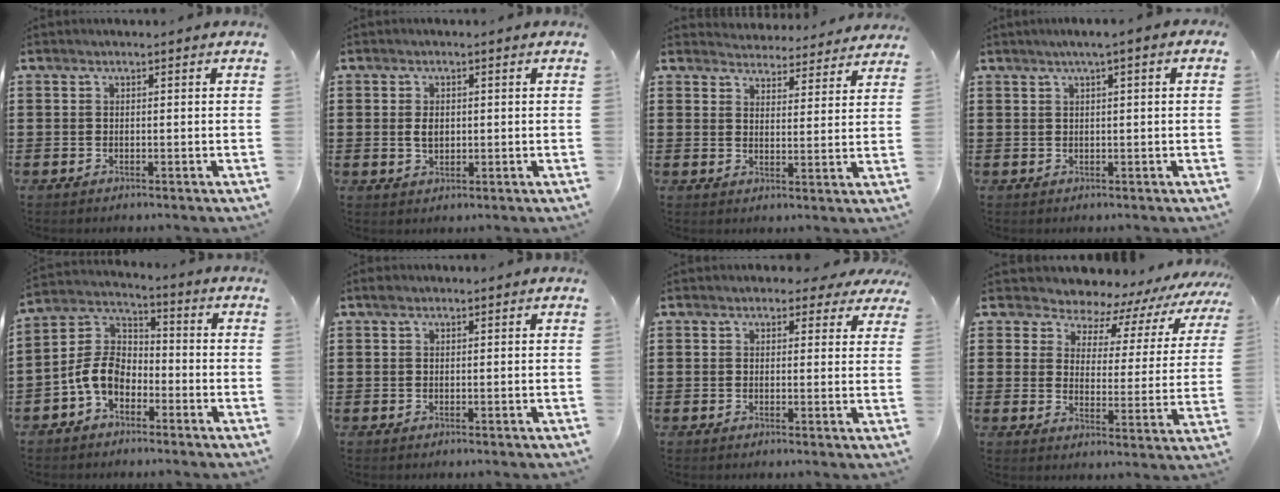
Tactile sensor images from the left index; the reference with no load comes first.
{"total": 2.5, "force": [0.1, 1.6, 1.9], "torque": [-0.040, 0.006, 0.001]}
{"total": 4.3, "force": [4.2, 0.4, -0.2], "torque": [-0.008, -0.029, 0.073]}
{"total": 1.5, "force": [0.2, 0.0, 1.5], "torque": [-0.028, -0.002, 0.004]}
{"total": 7.5, "force": [-3.7, 4.8, 4.3], "torque": [-0.117, 0.005, -0.082]}
{"total": 0.9, "force": [0.5, 0.6, 0.4], "torque": [-0.010, 0.006, 0.009]}
{"total": 2.1, "force": [1.6, 1.2, 0.7], "torque": [-0.013, 0.005, 0.027]}
{"total": 5.5, "force": [5.2, 1.6, 0.7], "torque": [-0.040, -0.048, 0.084]}